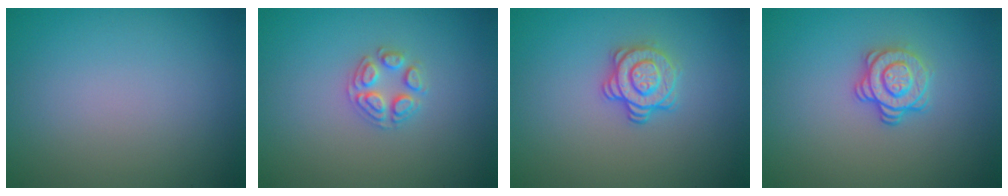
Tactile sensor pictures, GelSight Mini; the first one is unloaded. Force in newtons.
{"total": 2.5, "press": 2.5, "slide": 0.3}
{"total": 2.9, "press": 2.5, "slide": 1.4}
{"total": 2.9, "press": 2.5, "slide": 1.3}